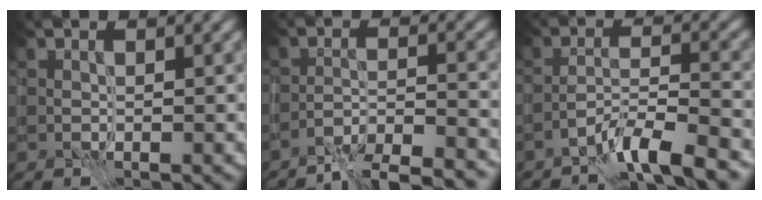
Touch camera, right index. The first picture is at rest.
{"total": 7.7, "force": [-7.2, 0.8, 2.5], "torque": [-0.035, 0.003, -0.112]}
{"total": 5.3, "force": [-4.5, 0.3, 2.8], "torque": [-0.043, 0.009, -0.087]}